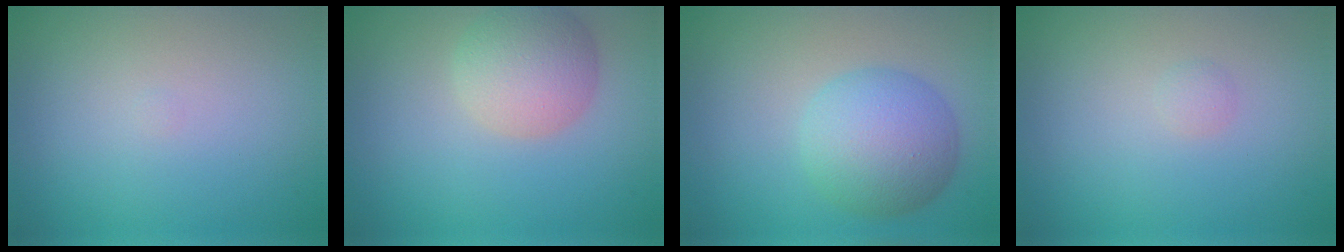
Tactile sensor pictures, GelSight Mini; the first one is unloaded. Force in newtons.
{"total": 4.6, "press": 4.6, "slide": 0.2}
{"total": 6.1, "press": 6.1, "slide": 0.1}
{"total": 0.6, "press": 0.6, "slide": 0.0}